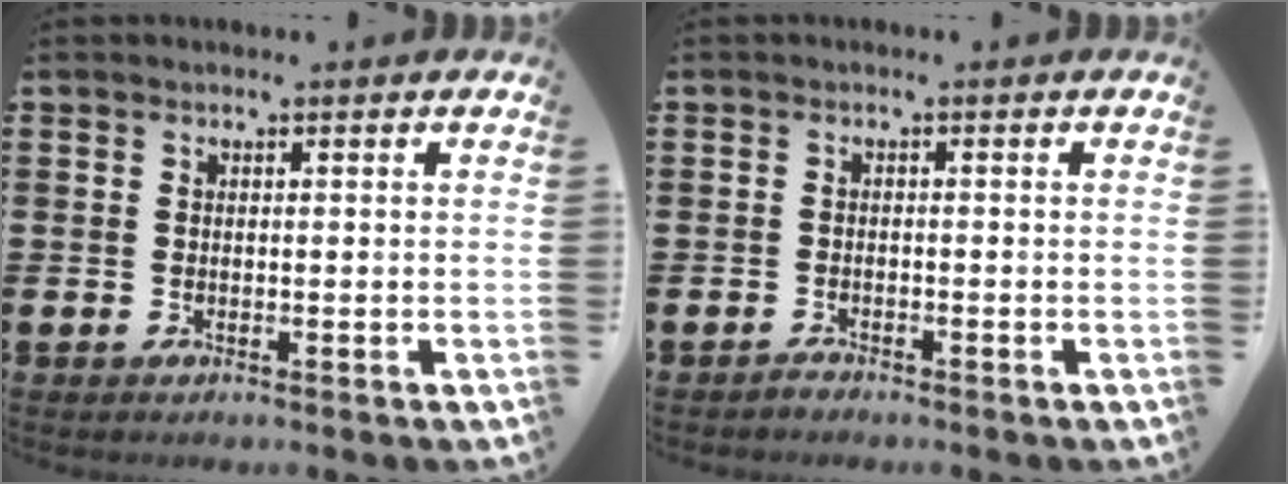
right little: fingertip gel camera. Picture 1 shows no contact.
{"total": 0.8, "force": [-0.7, 0.1, 0.0], "torque": [-0.004, -0.003, -0.015]}